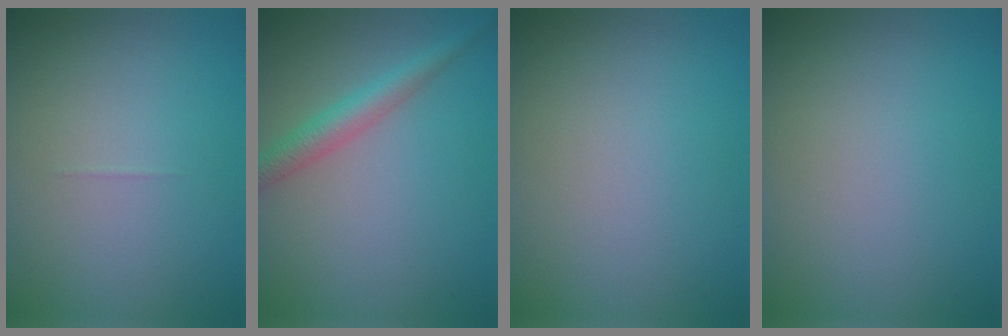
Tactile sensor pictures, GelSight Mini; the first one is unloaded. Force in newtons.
{"total": 2.9, "press": 2.9, "slide": 0.1}
{"total": 0.0}
{"total": 0.0}